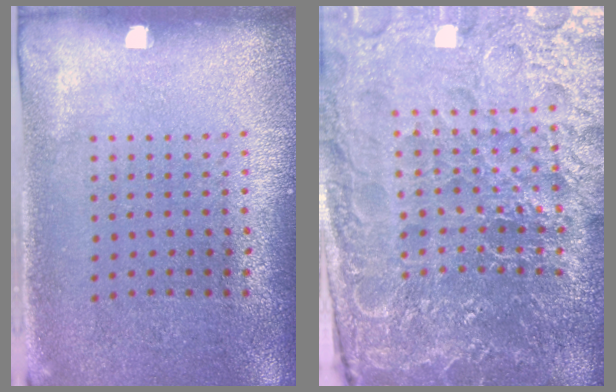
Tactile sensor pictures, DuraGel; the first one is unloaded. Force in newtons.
{"total": 6.9, "press": 6.1, "slide": 3.2}